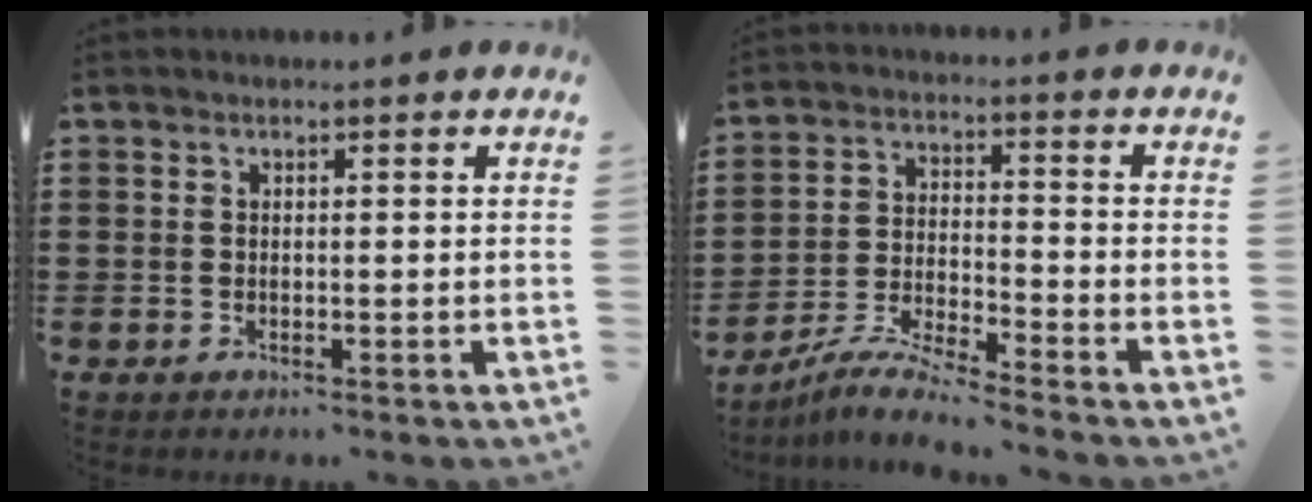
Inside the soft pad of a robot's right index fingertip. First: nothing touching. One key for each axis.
{"total": 6.4, "fx": -6.0, "fy": -0.1, "fz": 2.1, "tx": -0.054, "ty": -0.006, "tz": -0.120}